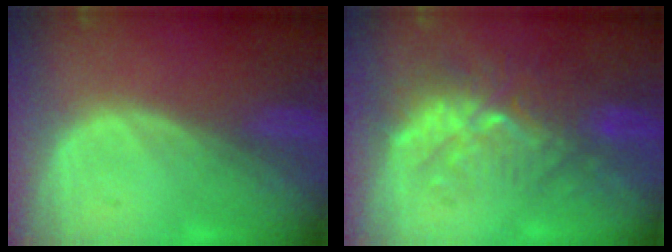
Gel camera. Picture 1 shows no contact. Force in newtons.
{"total": 9.4, "press": 8.7, "slide": 3.5}